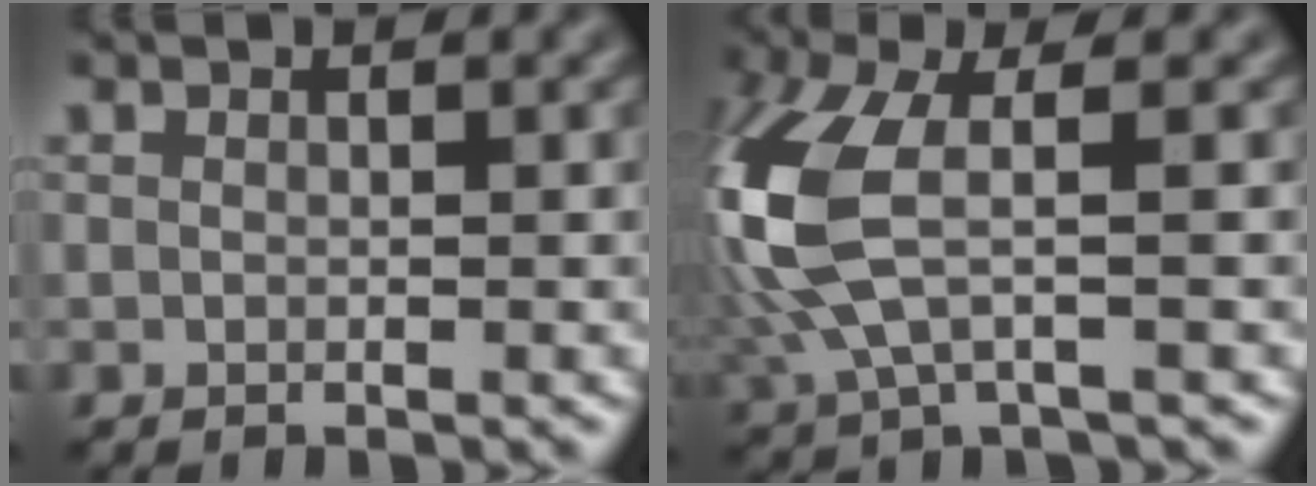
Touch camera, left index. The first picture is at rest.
{"total": 7.5, "force": [-0.3, 2.8, 7.0], "torque": [-0.190, 0.002, -0.012]}